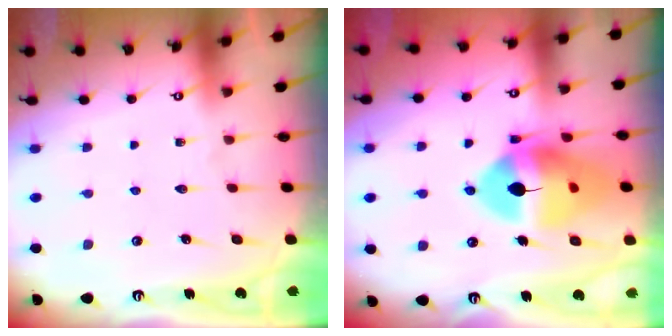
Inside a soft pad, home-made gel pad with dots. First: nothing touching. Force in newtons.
{"total": 16.9, "press": 16.7, "slide": 2.0}